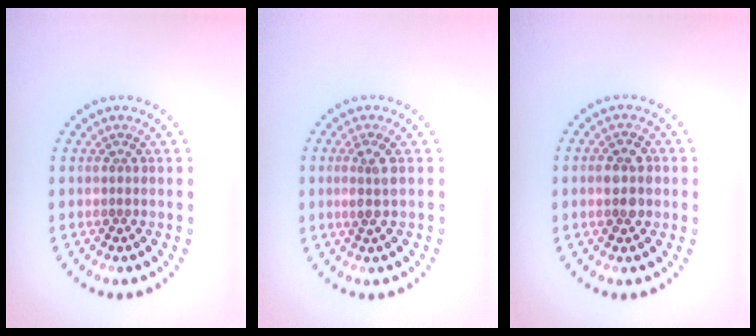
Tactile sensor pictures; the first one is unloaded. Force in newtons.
{"total": 1.5, "press": 1.2, "slide": 0.8}
{"total": 2.3, "press": 2.3, "slide": 0.1}